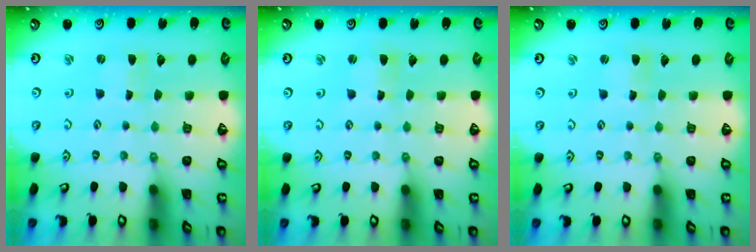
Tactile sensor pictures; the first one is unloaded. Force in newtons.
{"total": 1.1, "press": 1.0, "slide": 0.2}
{"total": 1.1, "press": 1.0, "slide": 0.3}